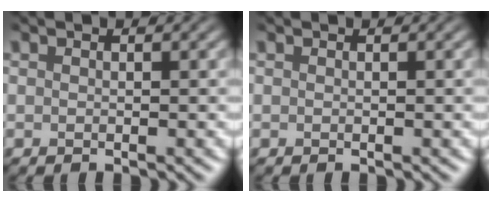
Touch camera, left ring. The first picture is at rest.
{"total": 0.0}